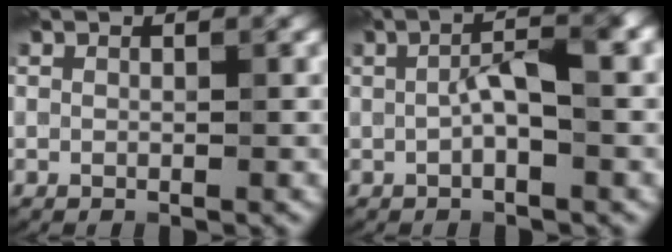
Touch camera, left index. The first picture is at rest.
{"total": 4.2, "force": [0.1, 1.1, 4.1], "torque": [-0.076, 0.012, -0.002]}